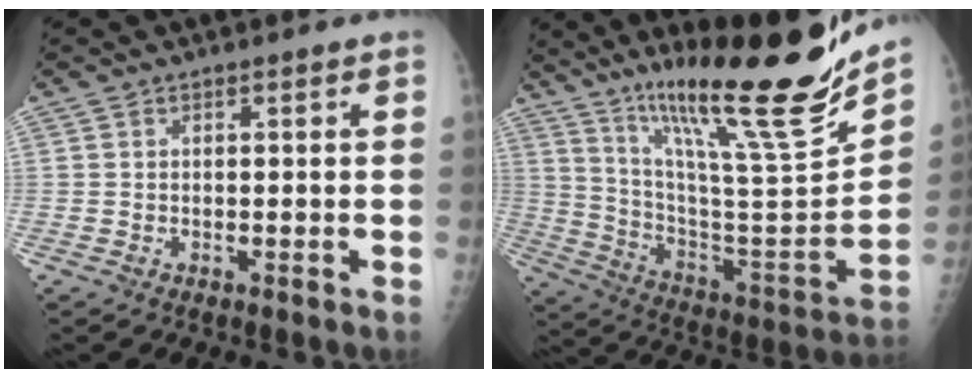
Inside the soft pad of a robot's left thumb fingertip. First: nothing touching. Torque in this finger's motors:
{"motor_torque": [0.49, 0.34, 1.39, -1.39, 0.13]}